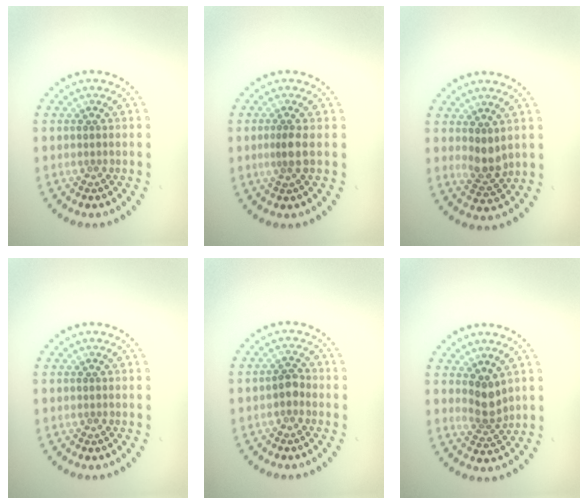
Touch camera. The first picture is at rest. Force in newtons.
{"total": 1.2, "press": 0.8, "slide": 0.9}
{"total": 2.3, "press": 2.1, "slide": 0.9}
{"total": 0.0}
{"total": 1.3, "press": 1.2, "slide": 0.3}
{"total": 2.4, "press": 1.9, "slide": 1.6}